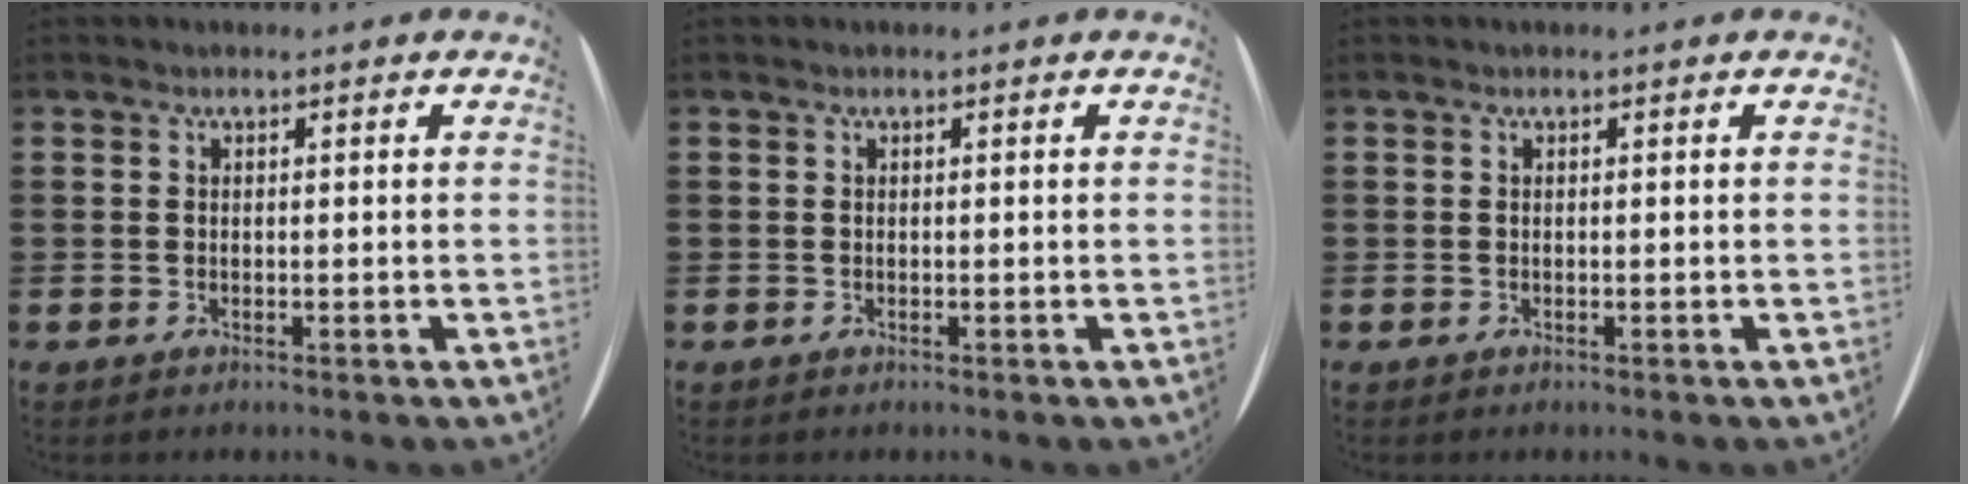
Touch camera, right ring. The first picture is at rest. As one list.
[{"total": 0.0}, {"total": 0.0}]